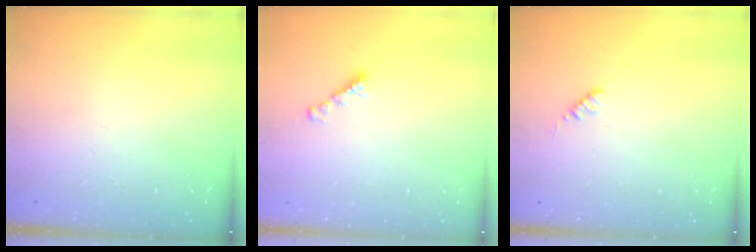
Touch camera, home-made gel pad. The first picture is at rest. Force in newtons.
{"total": 3.0, "press": 3.0, "slide": 0.1}
{"total": 2.8, "press": 2.8, "slide": 0.4}